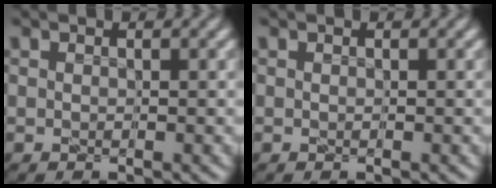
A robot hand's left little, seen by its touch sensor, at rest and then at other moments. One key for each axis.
{"total": 0.0}